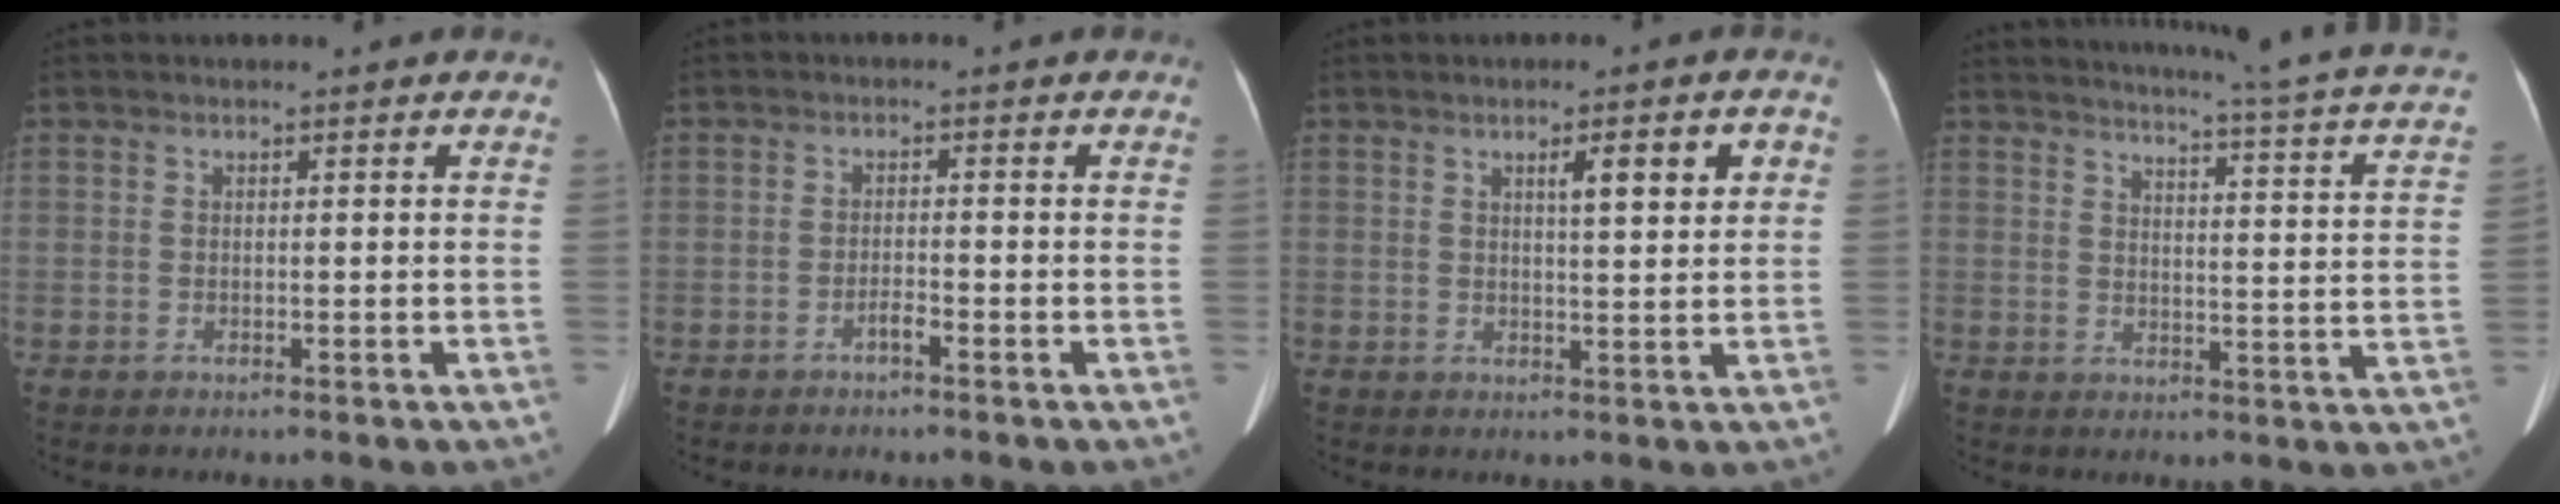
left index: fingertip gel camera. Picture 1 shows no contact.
{"total": 1.4, "force": [-1.1, 0.0, 0.9], "torque": [-0.016, 0.002, -0.022]}
{"total": 4.8, "force": [1.8, 0.7, 4.4], "torque": [-0.065, 0.008, 0.029]}
{"total": 21.8, "force": [18.8, -0.5, 10.9], "torque": [-0.155, -0.056, 0.216]}